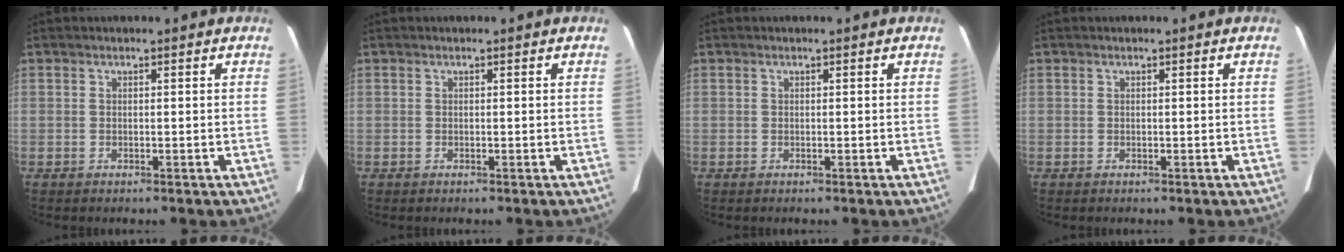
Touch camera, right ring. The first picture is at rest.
{"total": 0.0}
{"total": 0.0}
{"total": 0.0}